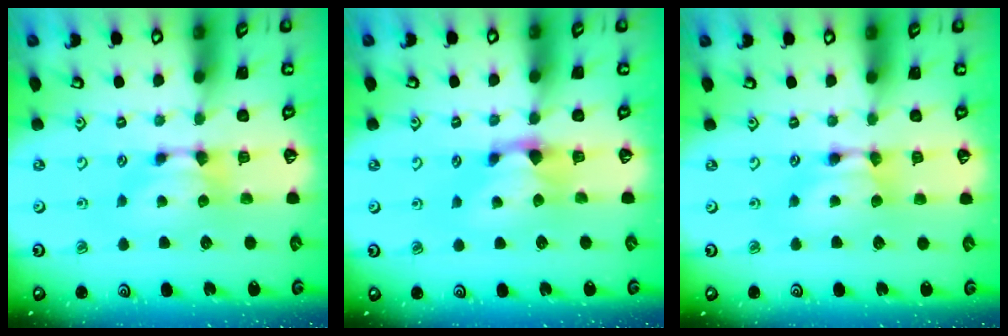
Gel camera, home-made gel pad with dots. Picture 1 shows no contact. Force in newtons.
{"total": 1.3, "press": 0.4, "slide": 1.2}
{"total": 1.7, "press": 1.6, "slide": 0.2}